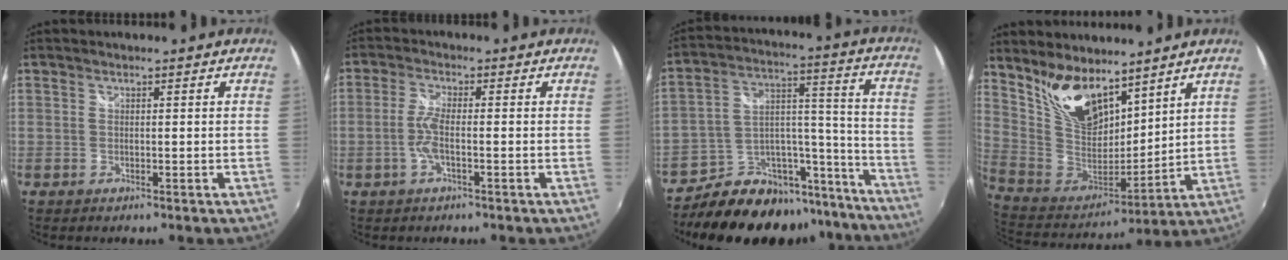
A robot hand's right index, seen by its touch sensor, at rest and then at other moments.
{"total": 4.1, "force": [-1.2, 0.7, 3.8], "torque": [-0.087, 0.001, -0.025]}
{"total": 19.2, "force": [-15.7, 8.6, 7.1], "torque": [-0.107, 0.070, -0.222]}
{"total": 15.7, "force": [11.0, 7.3, 8.6], "torque": [-0.176, 0.002, 0.229]}